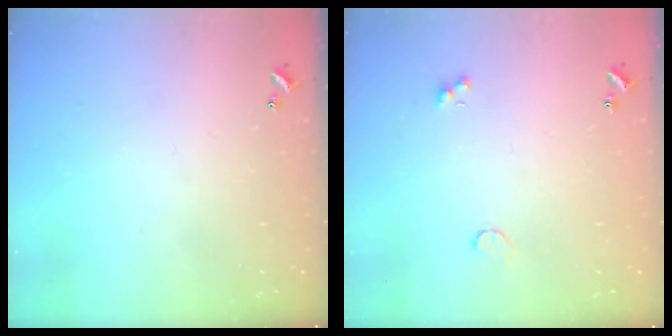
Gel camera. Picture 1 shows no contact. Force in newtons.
{"total": 2.1, "press": 2.0, "slide": 0.8}